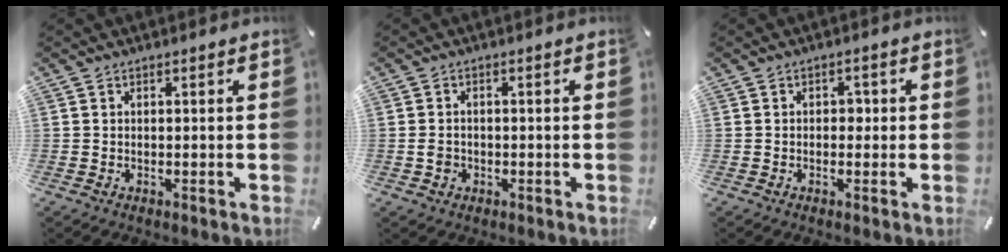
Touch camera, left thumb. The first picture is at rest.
{"total": 2.1, "force": [-0.7, 1.8, 0.8], "torque": [-0.014, 0.007, -0.015]}
{"total": 1.5, "force": [-0.3, 1.3, 0.8], "torque": [-0.009, 0.005, -0.012]}